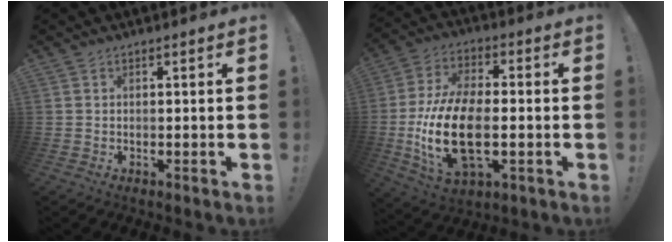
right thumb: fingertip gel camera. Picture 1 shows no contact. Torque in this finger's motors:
{"motor_torque": [0.08, 1.33, 1.51, -1.26, 0.71]}